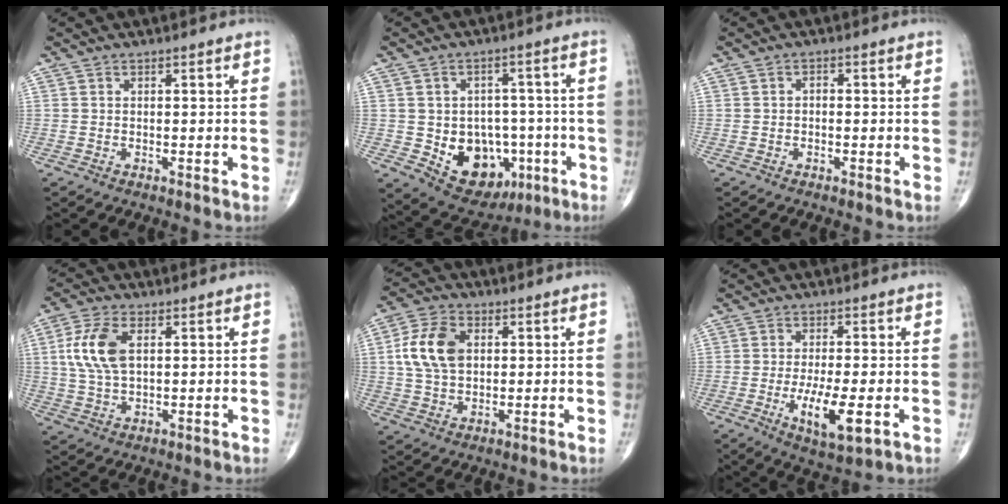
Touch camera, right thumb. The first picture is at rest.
{"total": 13.9, "force": [-3.9, 10.6, 8.1], "torque": [-0.075, 0.025, -0.038]}
{"total": 0.9, "force": [-0.2, 0.6, 0.6], "torque": [-0.002, 0.004, -0.008]}
{"total": 9.5, "force": [2.1, 5.1, 7.8], "torque": [-0.169, 0.002, 0.041]}
{"total": 10.4, "force": [1.8, 6.9, 7.6], "torque": [-0.141, 0.007, 0.033]}
{"total": 9.3, "force": [-2.7, 2.8, 8.4], "torque": [-0.151, -0.015, -0.041]}